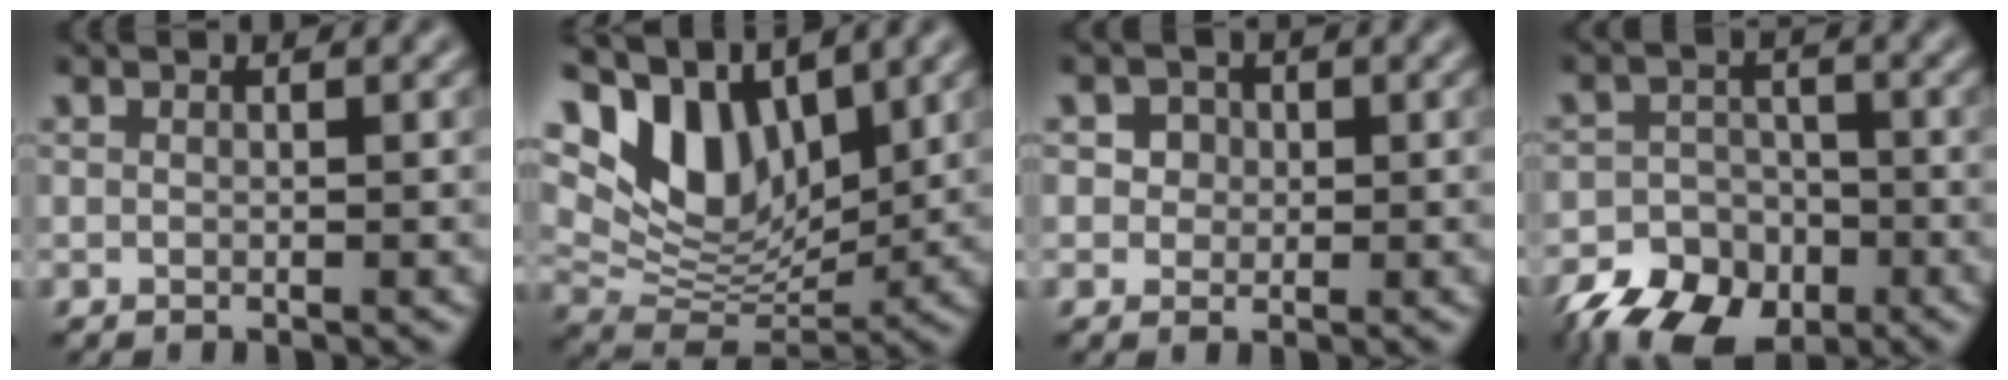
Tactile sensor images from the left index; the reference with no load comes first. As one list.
[{"total": 8.1, "force": [4.0, 4.6, 5.4], "torque": [-0.104, 0.000, 0.075]}, {"total": 3.1, "force": [1.0, 2.5, 1.5], "torque": [-0.025, 0.013, 0.003]}, {"total": 7.5, "force": [-5.8, 3.9, 2.6], "torque": [-0.036, -0.012, -0.093]}]